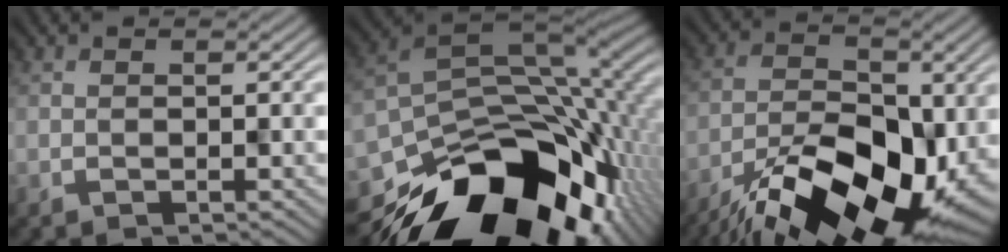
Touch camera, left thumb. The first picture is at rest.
{"total": 17.9, "force": [-9.3, 10.2, 11.3], "torque": [-0.187, -0.050, -0.138]}
{"total": 15.2, "force": [-8.8, 7.2, 10.1], "torque": [-0.162, -0.016, -0.140]}